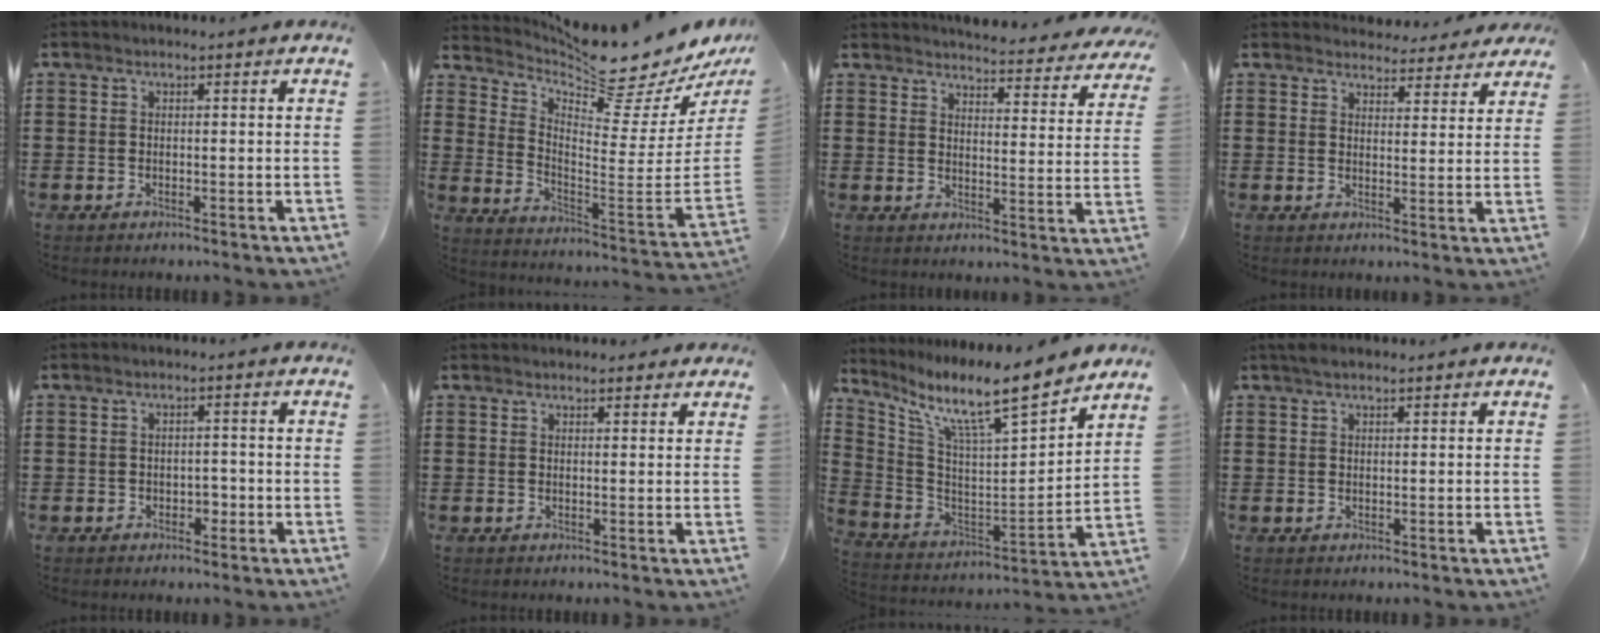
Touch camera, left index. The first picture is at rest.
{"total": 8.0, "force": [7.6, 0.1, 2.3], "torque": [-0.056, -0.091, 0.119]}
{"total": 4.4, "force": [4.3, -0.2, 0.8], "torque": [-0.027, -0.035, 0.071]}
{"total": 4.0, "force": [3.9, 0.7, 0.3], "torque": [-0.013, -0.017, 0.071]}
{"total": 1.5, "force": [-0.5, 1.2, 0.8], "torque": [-0.020, 0.002, -0.013]}
{"total": 1.6, "force": [1.5, 0.3, 0.4], "torque": [-0.011, 0.004, 0.030]}
{"total": 11.1, "force": [8.9, 0.9, 6.5], "torque": [-0.146, -0.071, 0.141]}
{"total": 1.4, "force": [1.1, 0.4, 0.8], "torque": [-0.018, 0.002, 0.020]}